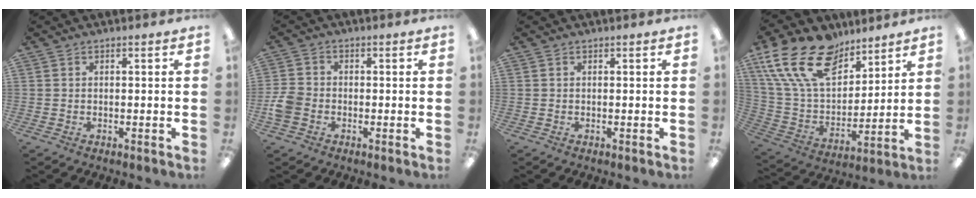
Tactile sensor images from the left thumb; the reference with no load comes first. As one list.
[{"total": 5.4, "force": [-1.7, 4.3, 2.8], "torque": [-0.055, 0.014, -0.029]}, {"total": 0.0}, {"total": 21.5, "force": [12.8, 12.4, 12.0], "torque": [-0.255, -0.066, 0.235]}]